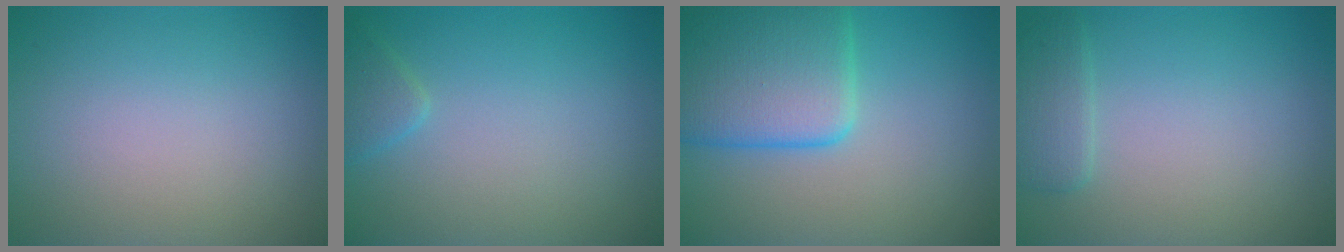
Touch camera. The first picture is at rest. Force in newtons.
{"total": 1.4, "press": 1.4, "slide": 0.1}
{"total": 8.0, "press": 8.0, "slide": 0.4}
{"total": 1.8, "press": 1.8, "slide": 0.1}